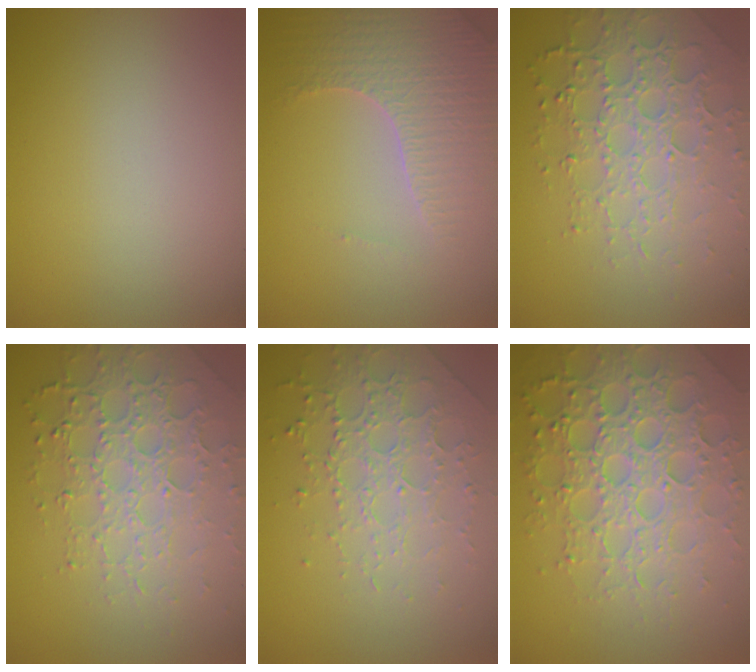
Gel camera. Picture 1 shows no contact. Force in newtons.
{"total": 4.0, "press": 3.9, "slide": 1.1}
{"total": 5.9, "press": 4.7, "slide": 3.6}
{"total": 5.9, "press": 4.7, "slide": 3.6}
{"total": 3.0, "press": 2.8, "slide": 1.1}
{"total": 7.3, "press": 7.2, "slide": 1.6}